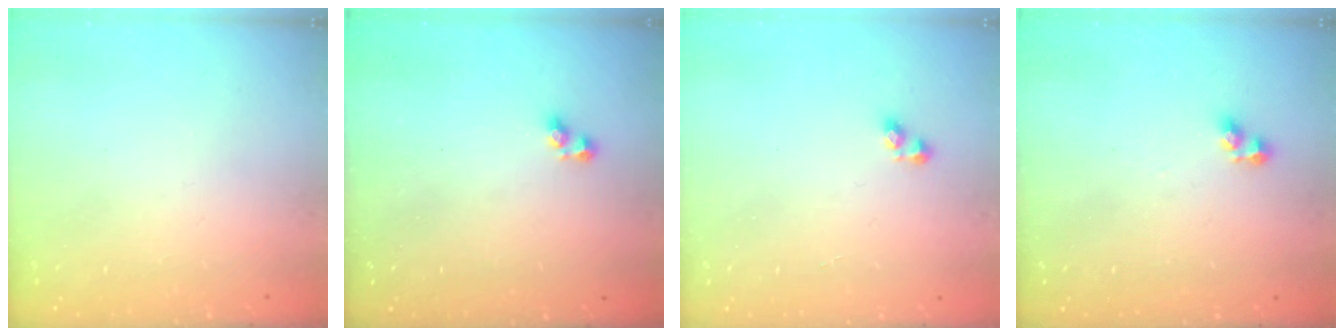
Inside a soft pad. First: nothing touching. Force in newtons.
{"total": 3.0, "press": 3.0, "slide": 0.4}
{"total": 2.6, "press": 2.5, "slide": 0.6}
{"total": 3.9, "press": 3.9, "slide": 0.2}